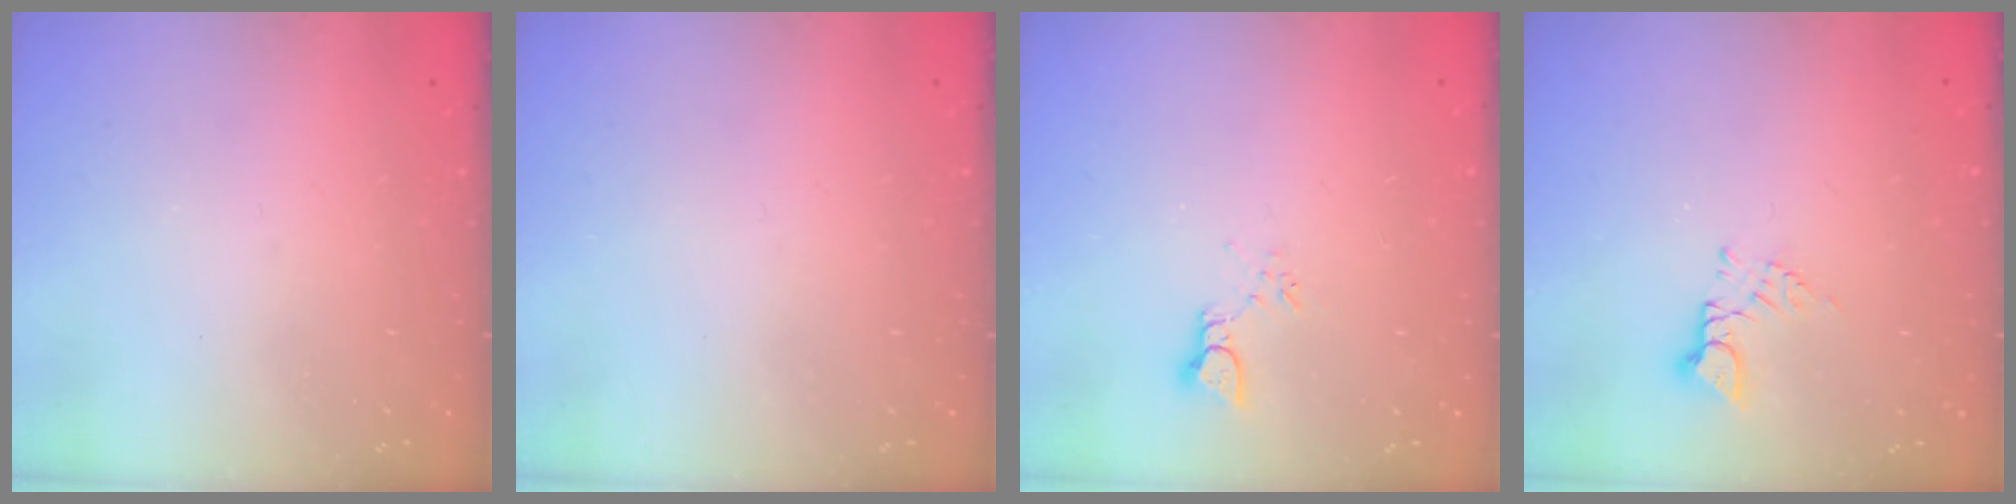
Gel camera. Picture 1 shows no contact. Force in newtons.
{"total": 0.0}
{"total": 2.3, "press": 2.3, "slide": 0.1}
{"total": 2.8, "press": 2.8, "slide": 0.5}